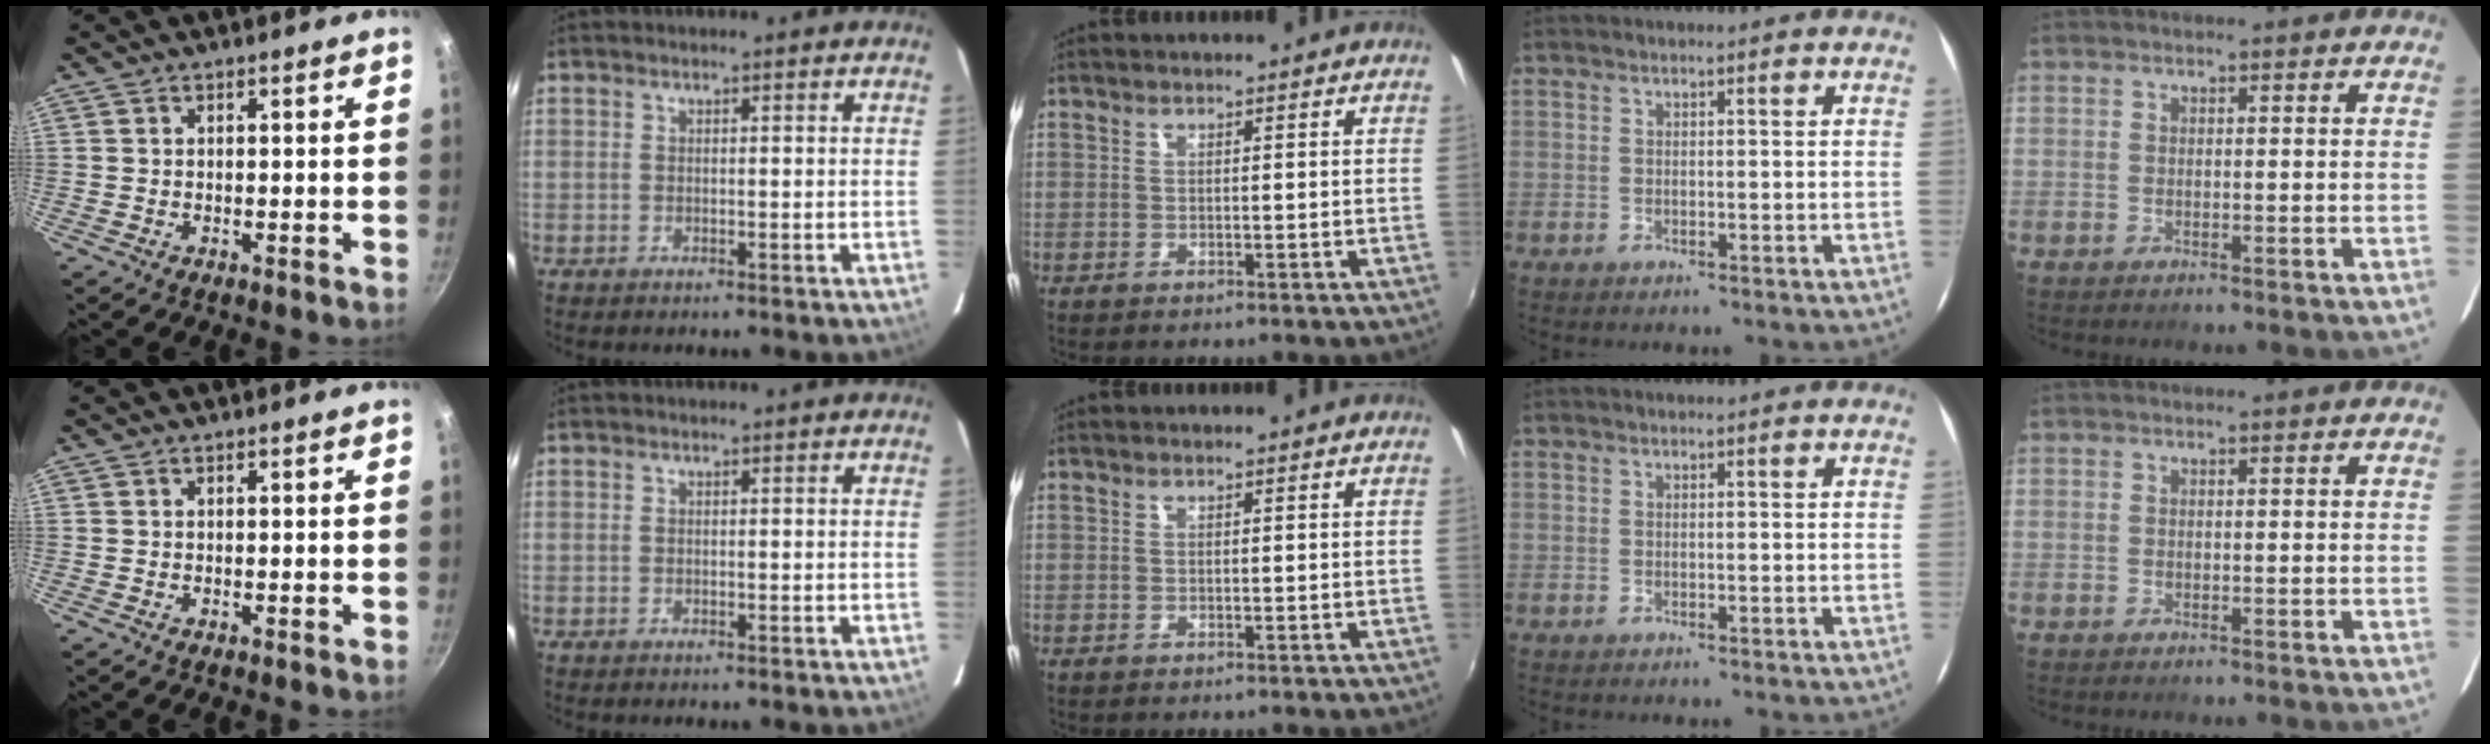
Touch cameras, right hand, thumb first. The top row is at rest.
{}